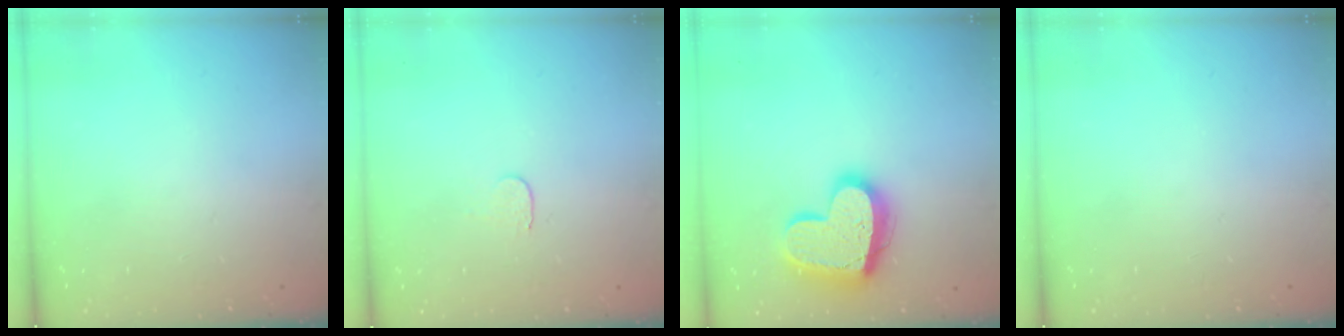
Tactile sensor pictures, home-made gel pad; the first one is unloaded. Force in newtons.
{"total": 3.7, "press": 3.7, "slide": 0.4}
{"total": 18.2, "press": 18.2, "slide": 1.6}
{"total": 0.0}